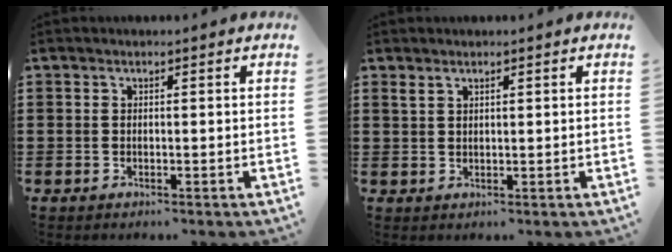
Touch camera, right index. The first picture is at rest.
{"total": 1.2, "force": [0.9, 0.5, 0.6], "torque": [-0.014, 0.002, 0.017]}